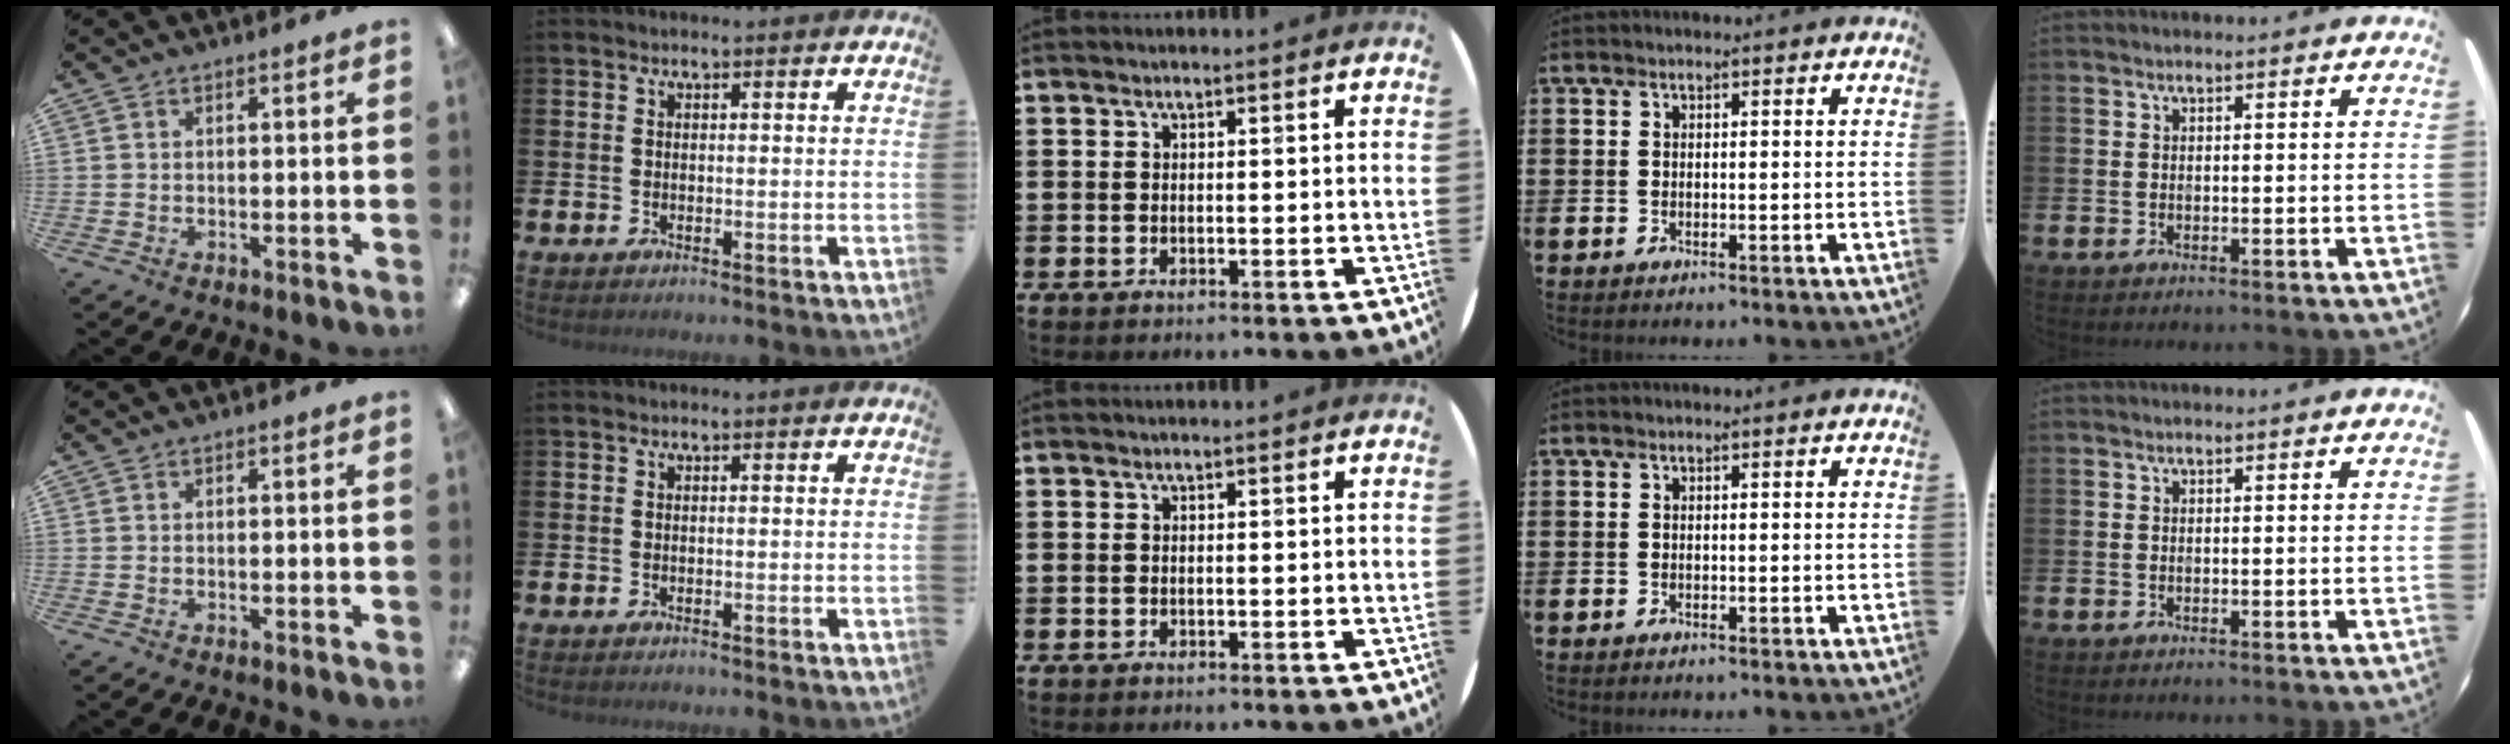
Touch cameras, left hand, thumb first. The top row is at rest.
{}